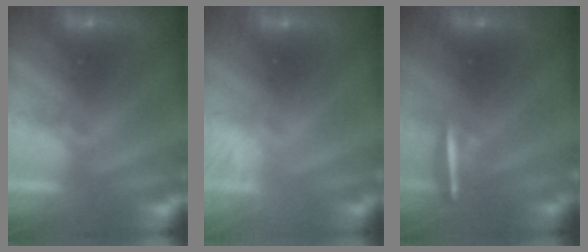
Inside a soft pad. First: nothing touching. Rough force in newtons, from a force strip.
{"total": 1.6}
{"total": 5.2}